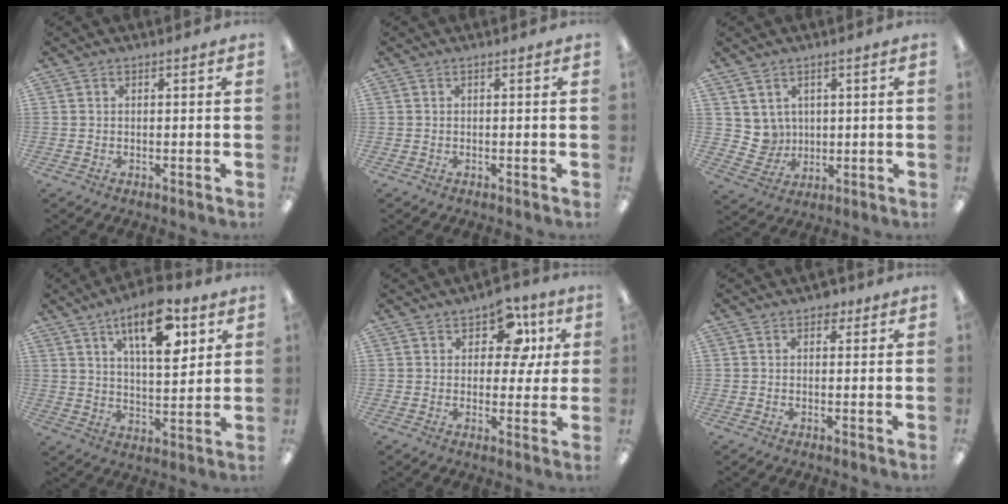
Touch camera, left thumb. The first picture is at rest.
{"total": 0.0}
{"total": 5.4, "force": [2.8, 4.6, 0.0], "torque": [-0.016, -0.010, 0.057]}
{"total": 14.4, "force": [7.8, 6.1, 10.4], "torque": [-0.147, -0.031, 0.128]}
{"total": 10.6, "force": [5.0, 6.8, 6.4], "torque": [-0.087, -0.009, 0.086]}
{"total": 2.2, "force": [1.2, 1.5, 1.0], "torque": [-0.005, -0.002, 0.019]}